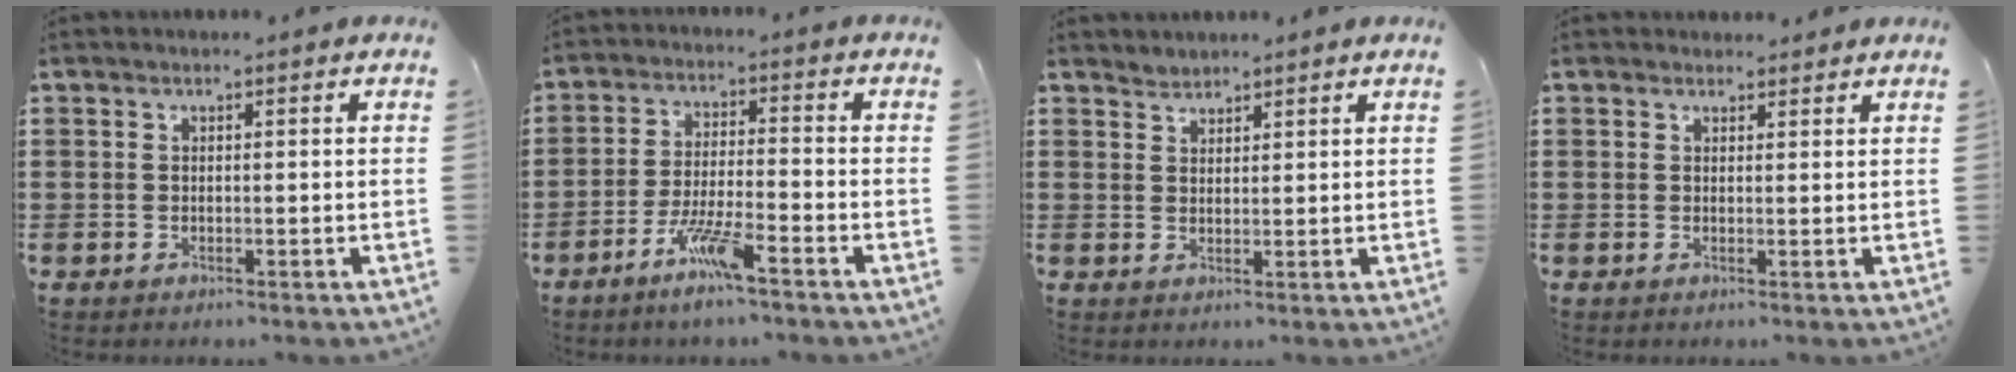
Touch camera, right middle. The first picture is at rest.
{"total": 6.7, "force": [-4.5, 0.4, 5.0], "torque": [-0.105, -0.010, -0.085]}
{"total": 1.6, "force": [1.6, 0.0, -0.5], "torque": [0.004, 0.001, 0.032]}
{"total": 1.4, "force": [1.4, 0.2, -0.1], "torque": [0.007, -0.002, 0.026]}